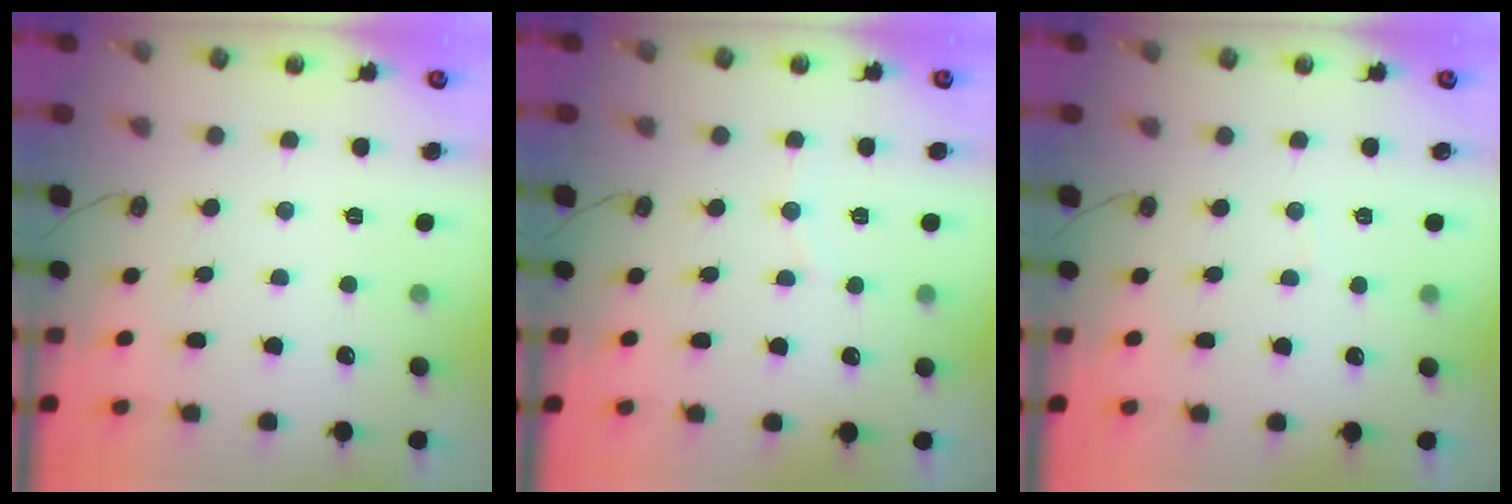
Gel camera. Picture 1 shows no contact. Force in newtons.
{"total": 4.2, "press": 3.9, "slide": 1.6}
{"total": 2.0, "press": 2.0, "slide": 0.1}